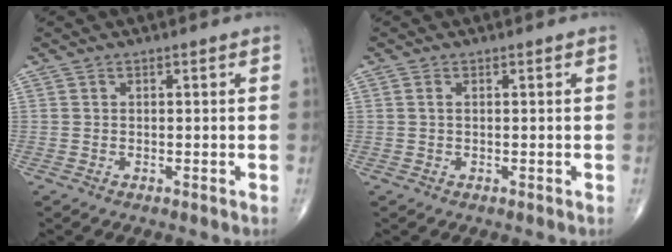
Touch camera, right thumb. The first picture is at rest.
{"total": 0.7, "force": [0.2, 0.2, 0.6], "torque": [-0.017, 0.003, 0.004]}